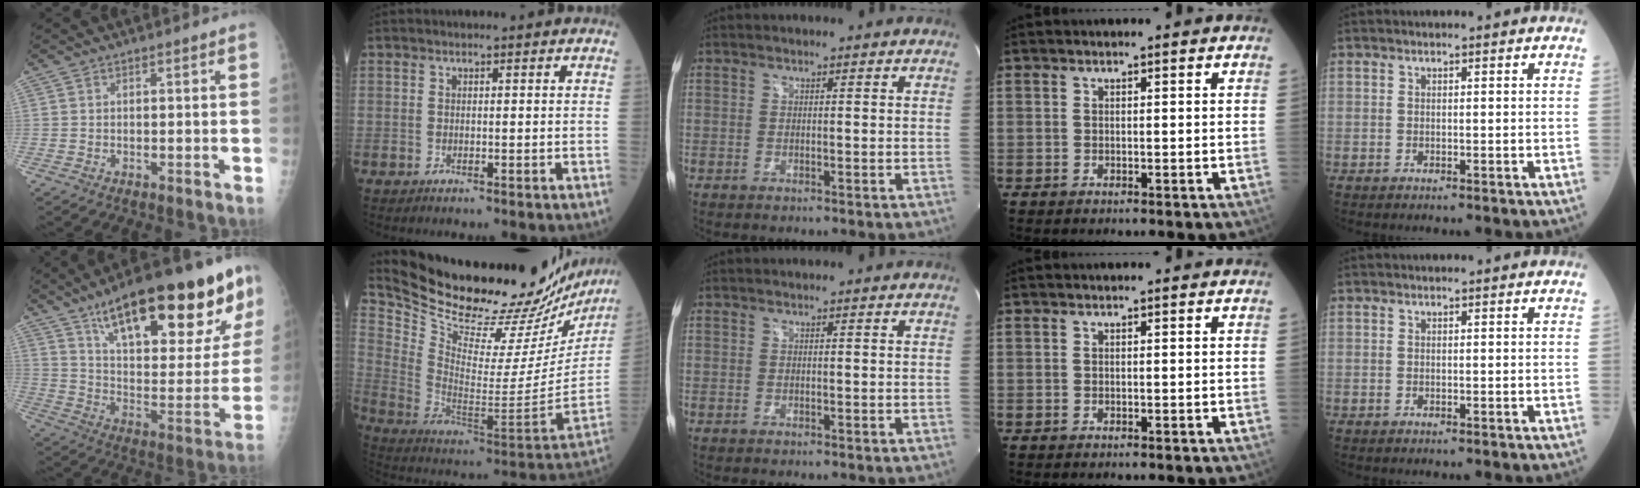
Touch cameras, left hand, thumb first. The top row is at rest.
{"thumb": {"total": 30.7, "force": [17.8, 9.9, 23.0], "torque": [-0.304, -0.039, 0.276]}, "index": {"total": 32.3, "force": [29.4, 3.6, 12.9], "torque": [-0.218, -0.122, 0.409]}}